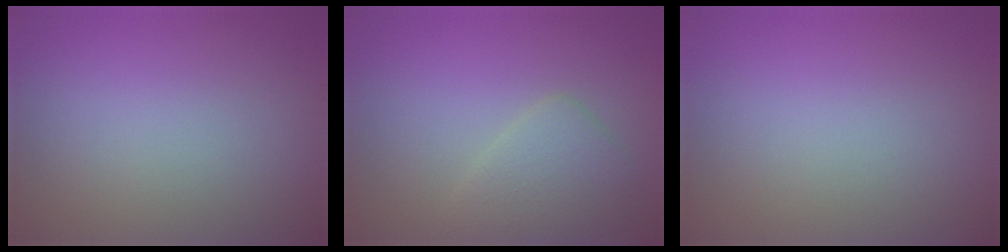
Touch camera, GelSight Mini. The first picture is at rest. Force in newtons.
{"total": 3.1, "press": 3.1, "slide": 0.2}
{"total": 0.0}